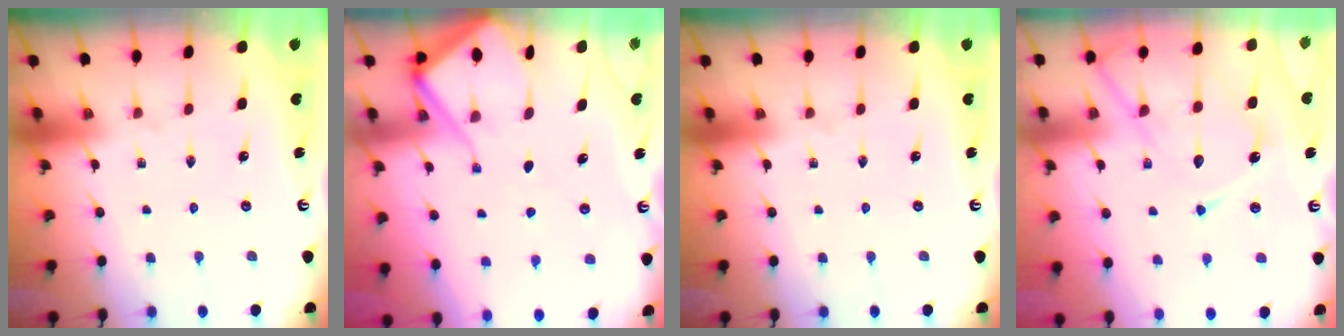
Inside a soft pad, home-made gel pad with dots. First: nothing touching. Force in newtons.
{"total": 6.4, "press": 6.3, "slide": 0.8}
{"total": 0.0}
{"total": 13.7, "press": 13.7, "slide": 1.2}